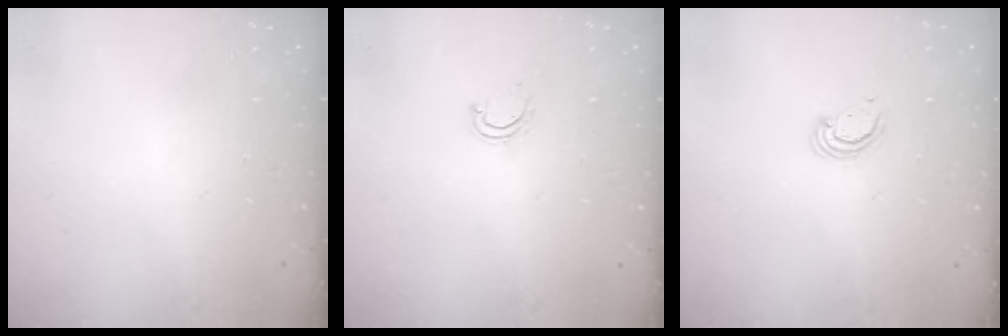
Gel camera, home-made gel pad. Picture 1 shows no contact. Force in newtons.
{"total": 3.0, "press": 3.0, "slide": 0.2}
{"total": 2.5, "press": 2.5, "slide": 0.2}